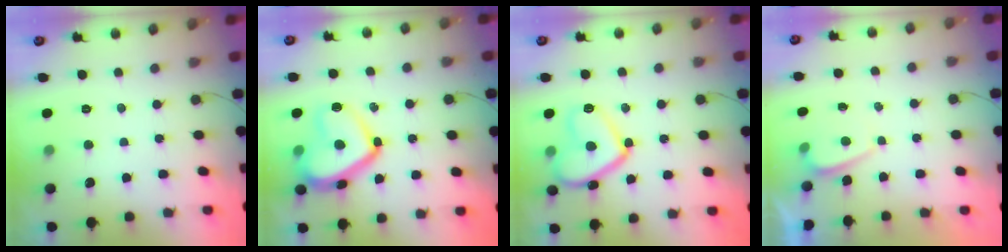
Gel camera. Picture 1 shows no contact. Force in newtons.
{"total": 16.7, "press": 16.7, "slide": 1.4}
{"total": 14.2, "press": 14.2, "slide": 1.2}
{"total": 0.6, "press": 0.4, "slide": 0.5}